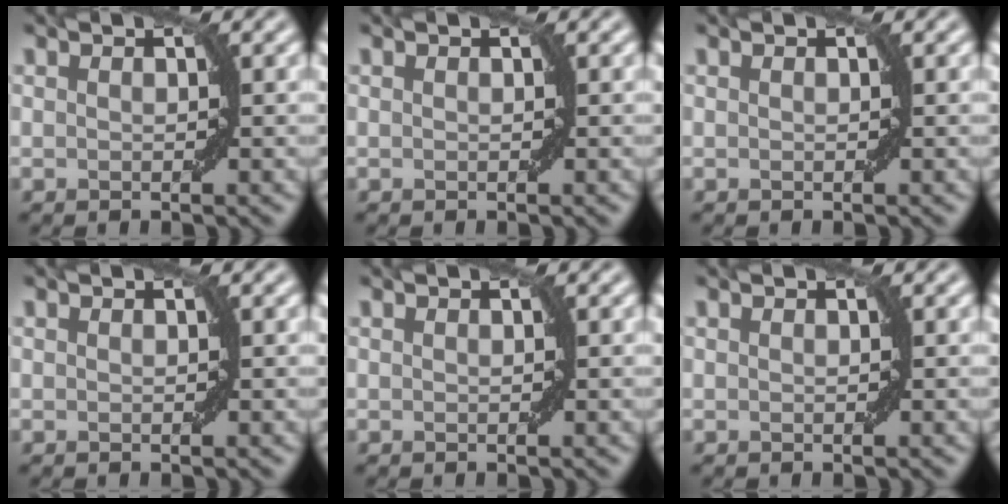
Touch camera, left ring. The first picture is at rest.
{"total": 0.0}
{"total": 0.0}
{"total": 0.0}
{"total": 0.0}
{"total": 0.0}